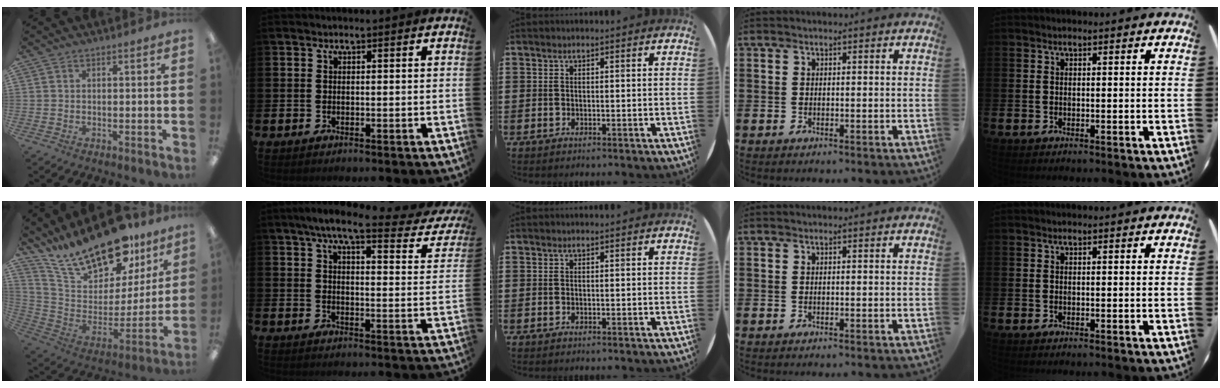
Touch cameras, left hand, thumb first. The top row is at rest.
{"thumb": {"total": 22.8, "force": [18.8, 8.2, 9.8], "torque": [-0.177, -0.133, 0.330]}, "index": {"total": 6.5, "force": [5.0, 1.2, 4.0], "torque": [-0.080, -0.028, 0.077]}}